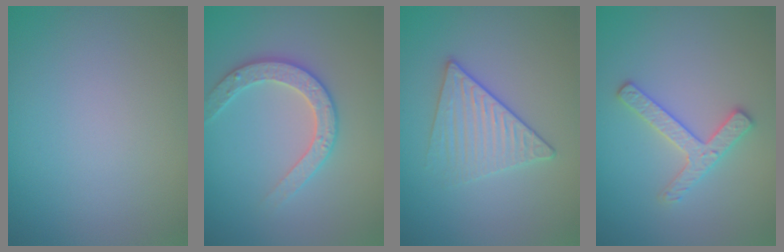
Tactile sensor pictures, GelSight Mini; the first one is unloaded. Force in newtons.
{"total": 2.8, "press": 2.7, "slide": 0.6}
{"total": 2.7, "press": 2.4, "slide": 1.2}
{"total": 2.5, "press": 2.5, "slide": 0.4}